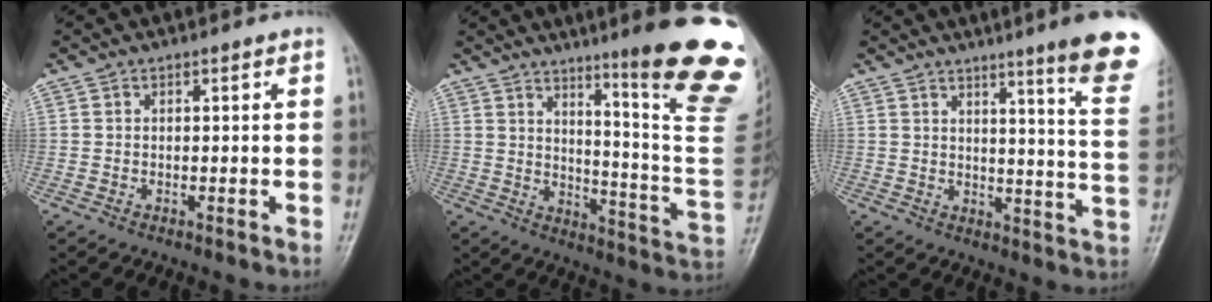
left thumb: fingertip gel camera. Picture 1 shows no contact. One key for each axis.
{"total": 23.7, "fx": 13.5, "fy": 2.7, "fz": 19.4, "tx": -0.213, "ty": -0.084, "tz": 0.187}
{"total": 15.9, "fx": 10.8, "fy": 0.4, "fz": 11.7, "tx": -0.126, "ty": -0.072, "tz": 0.123}